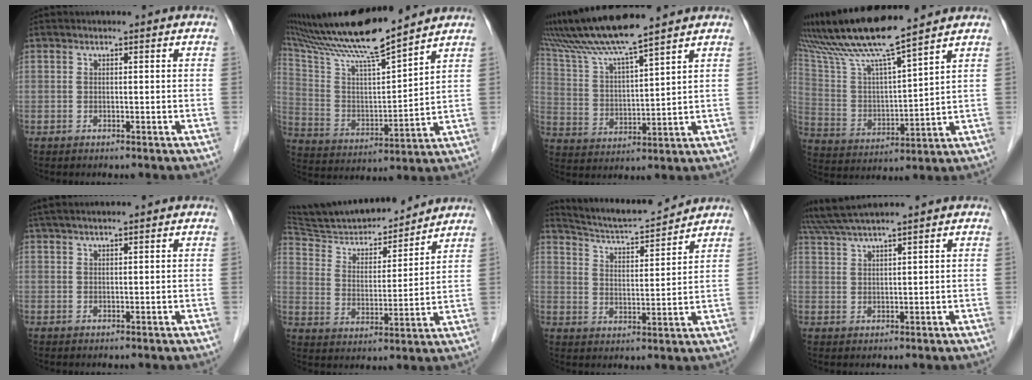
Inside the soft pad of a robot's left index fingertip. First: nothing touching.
{"total": 16.2, "force": [14.0, -0.6, 8.1], "torque": [-0.155, 0.001, 0.255]}
{"total": 10.8, "force": [8.9, -1.2, 6.1], "torque": [-0.122, 0.010, 0.171]}
{"total": 13.9, "force": [11.2, -0.4, 8.4], "torque": [-0.160, 0.005, 0.213]}
{"total": 4.0, "force": [2.9, -0.3, 2.7], "torque": [-0.040, 0.031, 0.052]}
{"total": 14.5, "force": [13.6, 2.4, 4.5], "torque": [-0.074, -0.003, 0.226]}
{"total": 9.4, "force": [9.1, -0.2, 2.2], "torque": [-0.045, 0.002, 0.149]}
{"total": 6.1, "force": [5.0, -1.4, 3.2], "torque": [-0.059, 0.026, 0.092]}